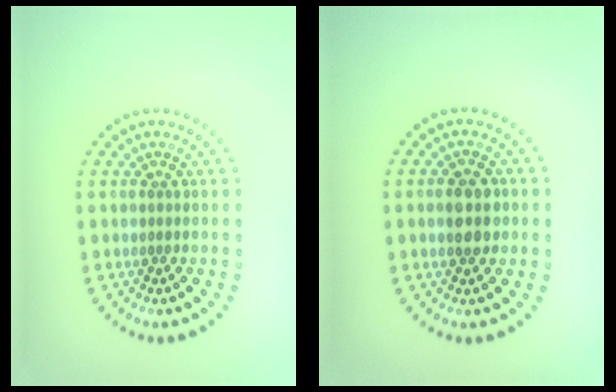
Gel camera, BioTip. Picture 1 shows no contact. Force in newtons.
{"total": 2.9, "press": 2.9, "slide": 0.0}